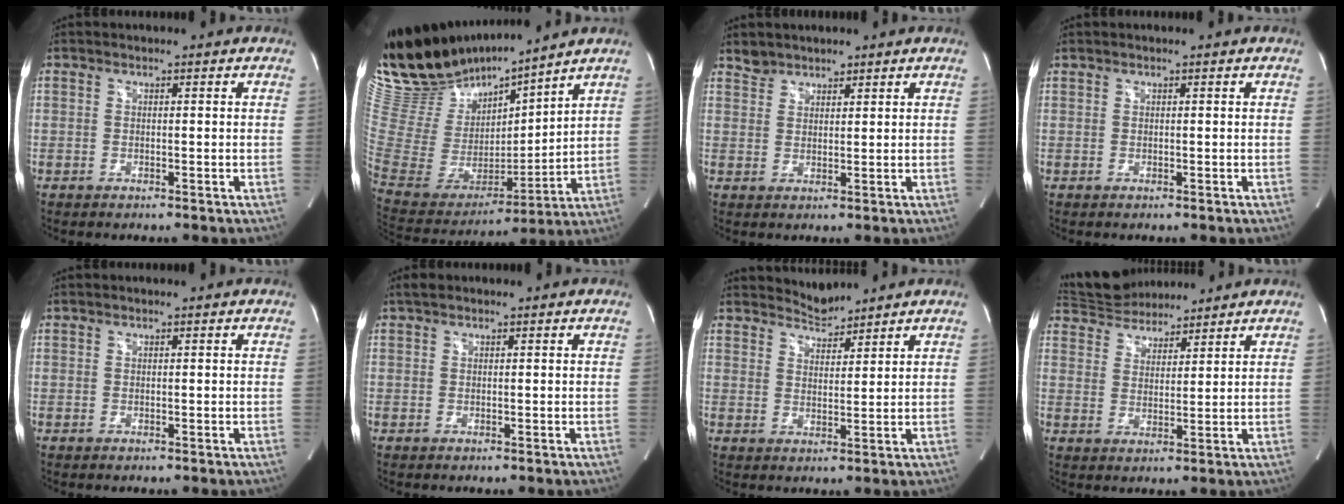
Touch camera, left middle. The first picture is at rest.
{"total": 19.7, "force": [18.0, 4.1, 7.1], "torque": [-0.152, -0.017, 0.343]}
{"total": 2.5, "force": [2.1, 1.3, -0.2], "torque": [0.007, 0.008, 0.034]}
{"total": 0.0}
{"total": 0.0}
{"total": 1.3, "force": [1.0, 0.6, 0.7], "torque": [-0.016, 0.010, 0.018]}
{"total": 3.7, "force": [3.7, 0.2, -0.3], "torque": [0.005, -0.001, 0.066]}
{"total": 9.8, "force": [9.1, 2.6, 2.5], "torque": [-0.047, 0.017, 0.160]}